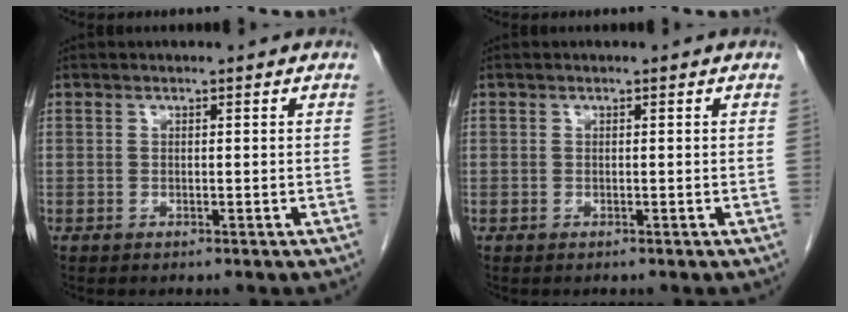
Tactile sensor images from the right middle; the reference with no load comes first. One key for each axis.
{"total": 0.0}